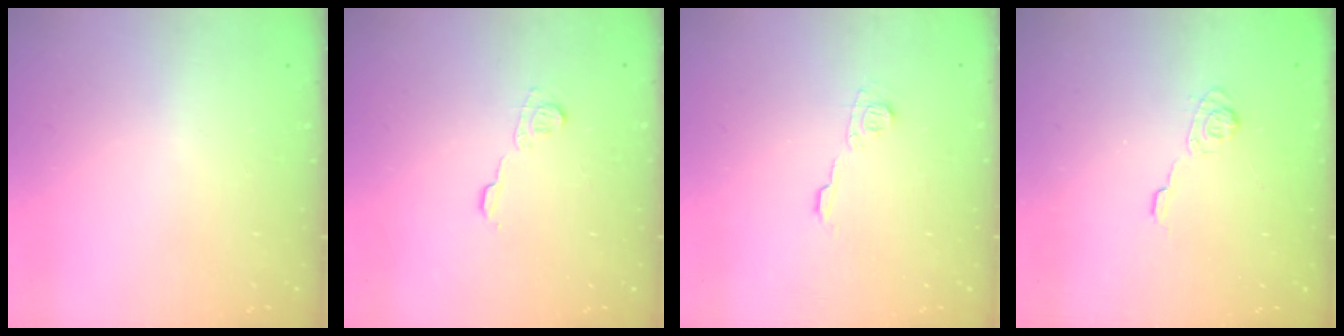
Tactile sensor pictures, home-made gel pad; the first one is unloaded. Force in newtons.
{"total": 7.0, "press": 7.0, "slide": 0.4}
{"total": 7.0, "press": 7.0, "slide": 0.6}
{"total": 4.2, "press": 3.8, "slide": 1.6}